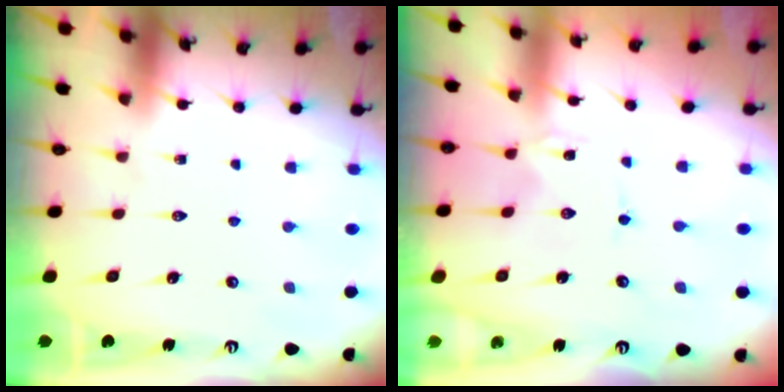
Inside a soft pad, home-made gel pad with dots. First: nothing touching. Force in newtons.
{"total": 0.0}